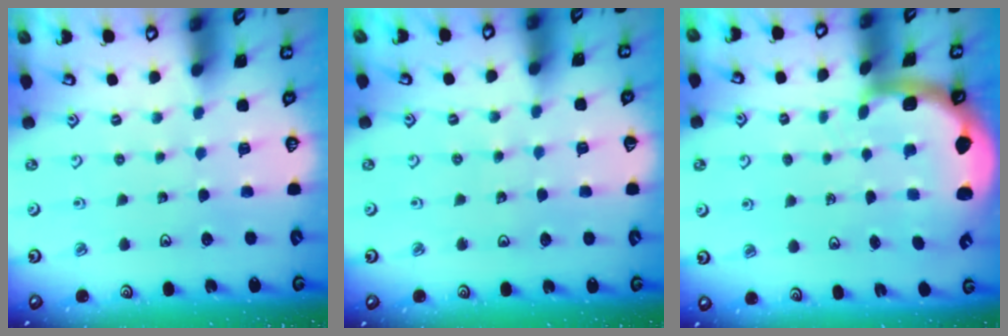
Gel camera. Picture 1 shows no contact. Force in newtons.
{"total": 2.7, "press": 2.7, "slide": 0.3}
{"total": 3.9, "press": 3.7, "slide": 1.4}